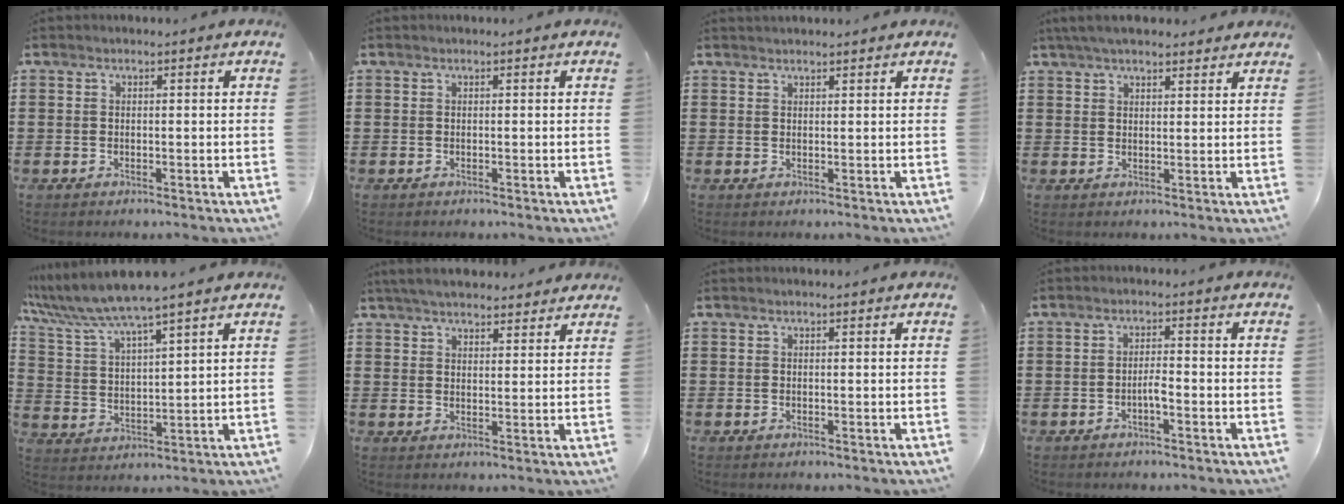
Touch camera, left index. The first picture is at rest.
{"total": 0.0}
{"total": 1.0, "force": [1.0, 0.1, 0.0], "torque": [-0.002, 0.000, 0.021]}
{"total": 4.2, "force": [3.7, 0.9, 1.7], "torque": [-0.042, 0.000, 0.070]}
{"total": 6.9, "force": [6.0, -0.2, 3.3], "torque": [-0.087, -0.027, 0.104]}
{"total": 4.5, "force": [4.3, 0.7, 1.1], "torque": [-0.034, -0.006, 0.081]}
{"total": 0.0}
{"total": 2.1, "force": [-1.0, 0.3, 1.8], "torque": [-0.035, 0.004, -0.020]}